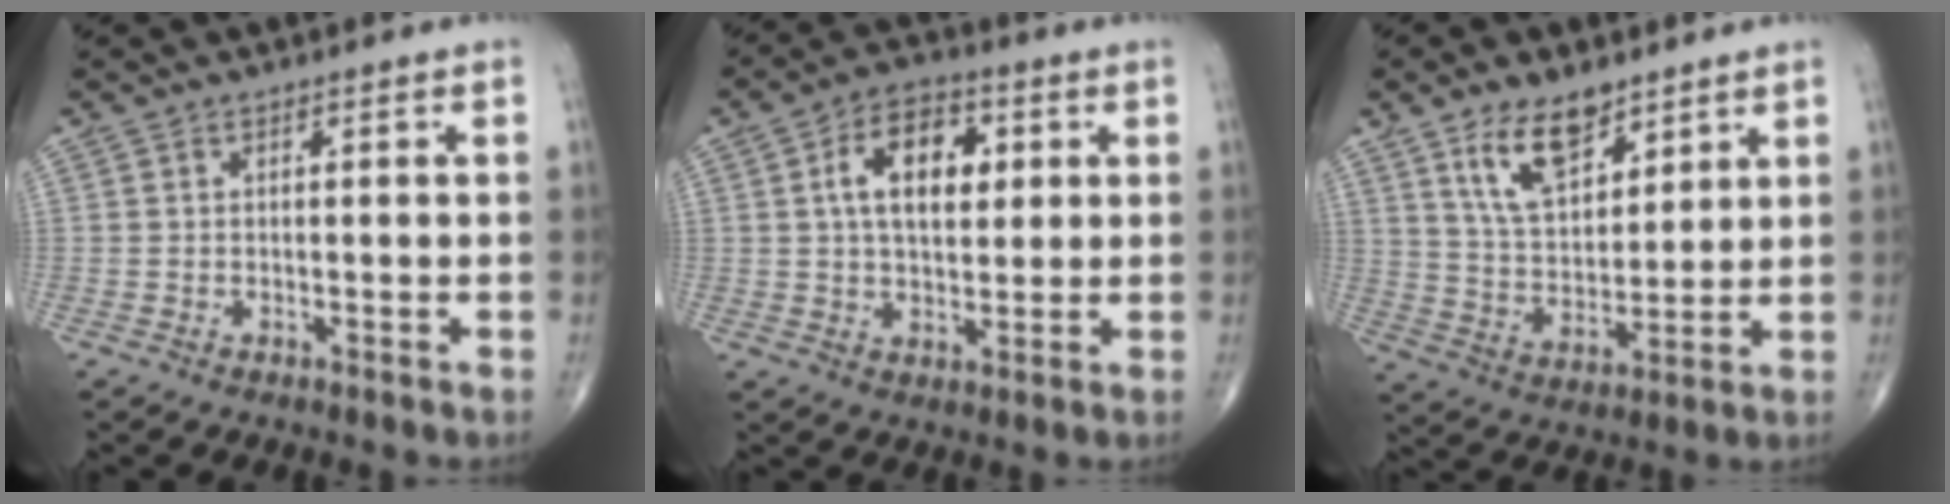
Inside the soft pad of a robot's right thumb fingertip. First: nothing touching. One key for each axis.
{"total": 11.0, "fx": 2.7, "fy": 6.6, "fz": 8.5, "tx": -0.115, "ty": 0.003, "tz": 0.039}
{"total": 11.4, "fx": 7.0, "fy": 5.6, "fz": 7.0, "tx": -0.107, "ty": -0.041, "tz": 0.139}